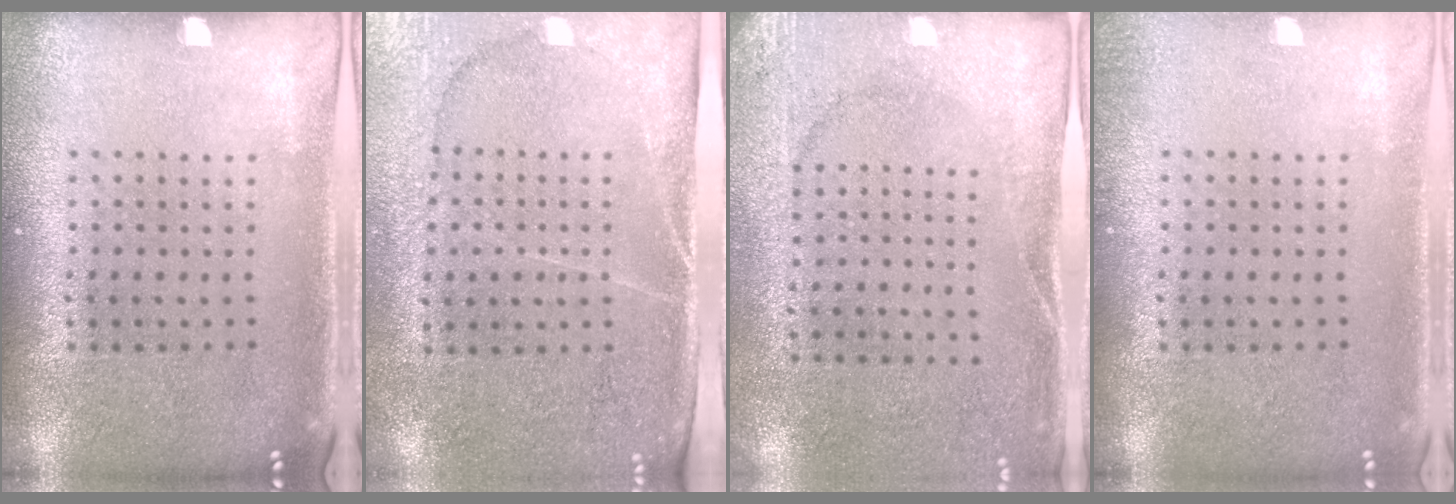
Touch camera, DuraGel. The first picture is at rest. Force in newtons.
{"total": 3.0, "press": 2.8, "slide": 1.3}
{"total": 2.7, "press": 2.3, "slide": 1.3}
{"total": 0.8, "press": 0.8, "slide": 0.1}